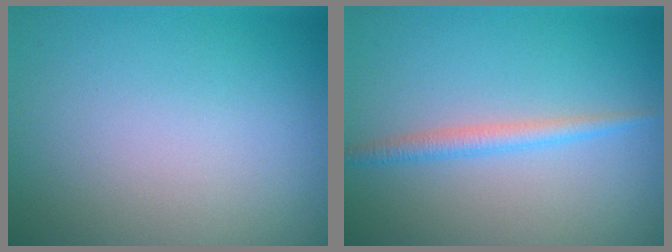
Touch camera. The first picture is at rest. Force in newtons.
{"total": 1.9, "press": 1.9, "slide": 0.0}